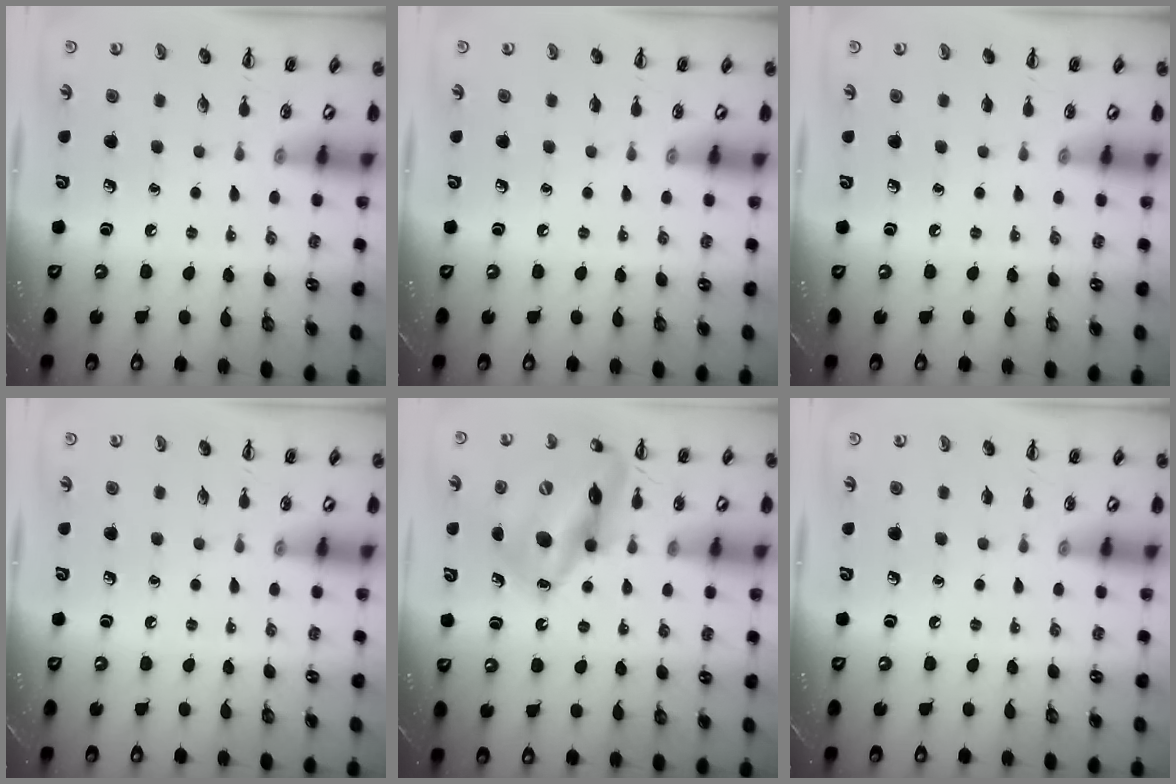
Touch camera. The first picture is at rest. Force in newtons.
{"total": 0.0}
{"total": 0.0}
{"total": 0.0}
{"total": 17.9, "press": 17.6, "slide": 3.5}
{"total": 0.0}